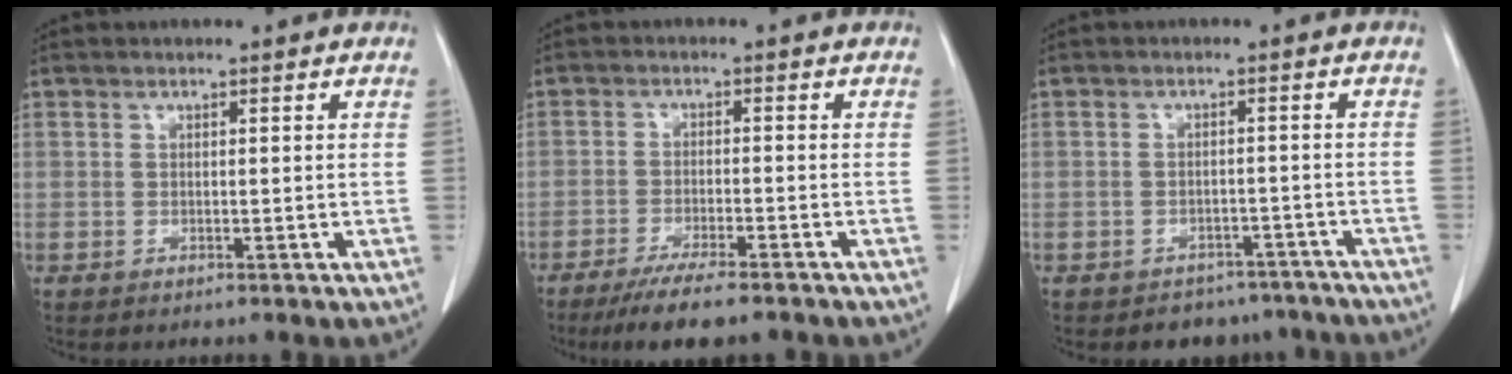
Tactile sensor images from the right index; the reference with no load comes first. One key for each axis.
{"total": 8.9, "fx": -7.2, "fy": 0.9, "fz": 5.2, "tx": -0.077, "ty": -0.019, "tz": -0.113}
{"total": 6.7, "fx": -5.6, "fy": 3.7, "fz": -0.1, "tx": 0.022, "ty": 0.020, "tz": -0.064}